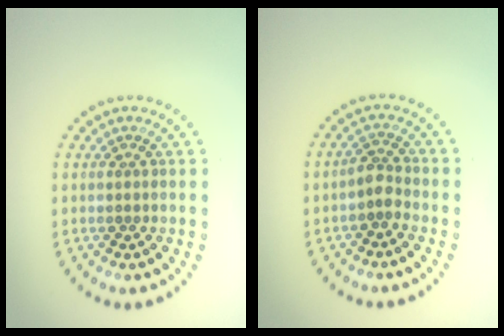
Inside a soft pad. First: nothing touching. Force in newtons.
{"total": 1.7, "press": 1.4, "slide": 1.0}